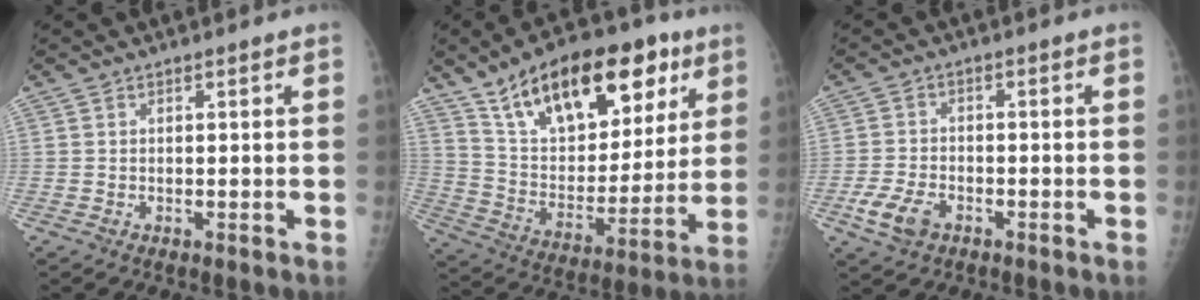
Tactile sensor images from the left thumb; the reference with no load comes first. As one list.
[{"total": 25.6, "force": [14.1, 12.8, 17.1], "torque": [-0.230, -0.025, 0.239]}, {"total": 6.0, "force": [-3.0, 3.7, 3.6], "torque": [-0.073, 0.009, -0.054]}]